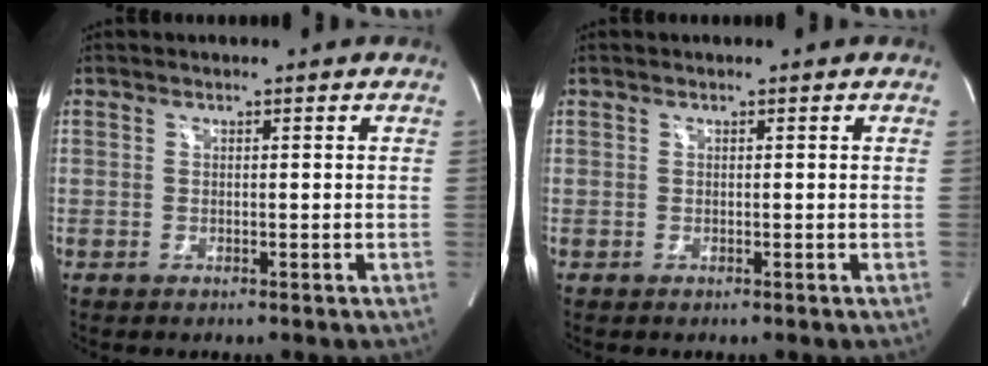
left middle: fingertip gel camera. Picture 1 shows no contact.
{"total": 0.0}